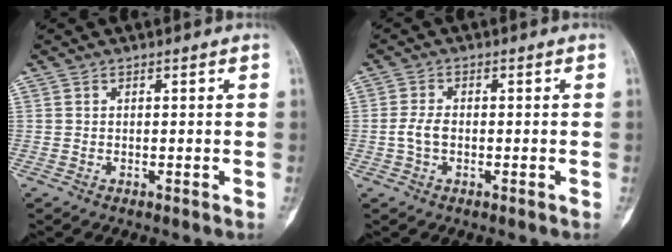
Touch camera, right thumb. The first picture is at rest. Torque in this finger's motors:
{"motor_torque": [0.46, 0.07, 0.27, -0.32, 0.01]}